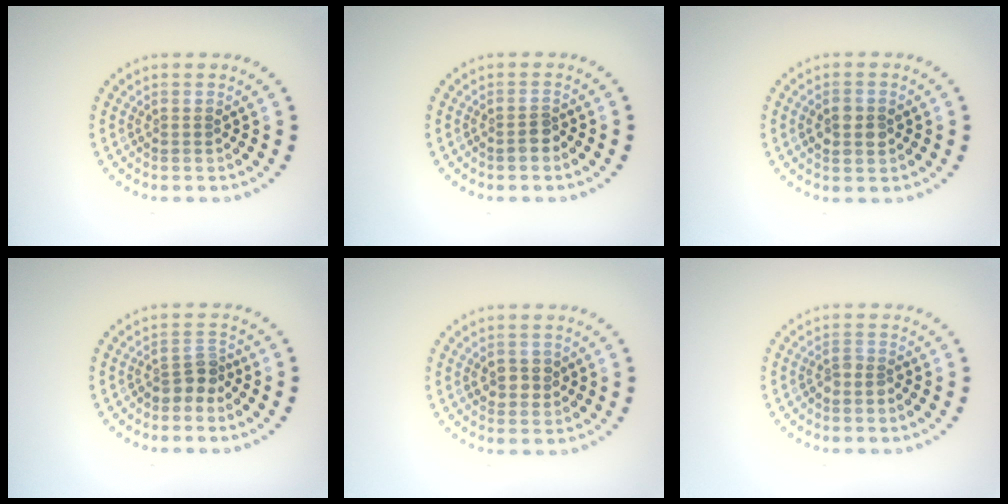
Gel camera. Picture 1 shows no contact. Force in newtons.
{"total": 1.4, "press": 1.1, "slide": 0.8}
{"total": 2.8, "press": 2.8, "slide": 0.1}
{"total": 2.2, "press": 1.7, "slide": 1.4}
{"total": 1.9, "press": 1.9, "slide": 0.5}
{"total": 1.5, "press": 1.0, "slide": 1.0}